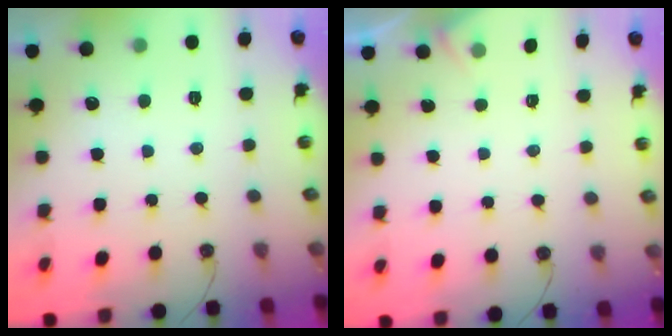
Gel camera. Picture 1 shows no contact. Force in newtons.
{"total": 2.5, "press": 2.5, "slide": 0.4}